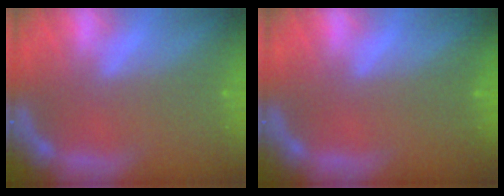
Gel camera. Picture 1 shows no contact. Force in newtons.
{"total": 0.0}